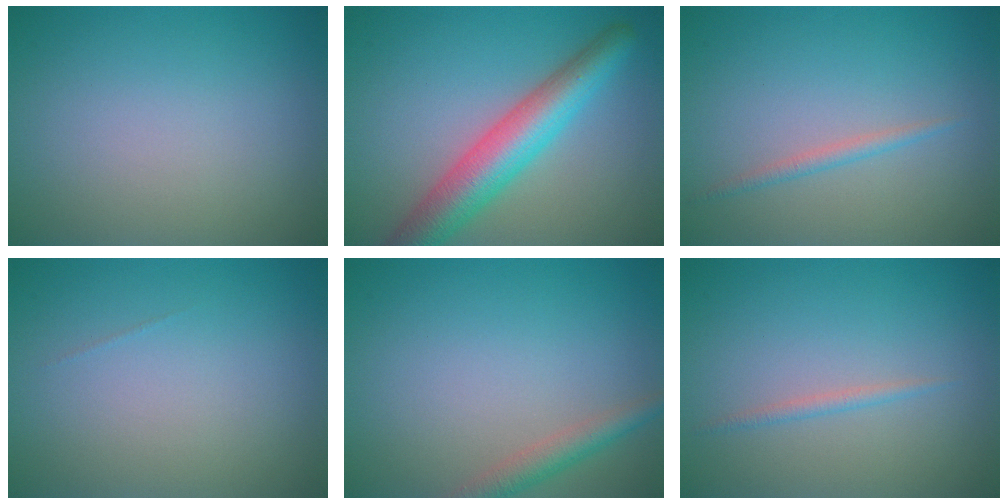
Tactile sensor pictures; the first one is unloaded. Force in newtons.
{"total": 6.6, "press": 6.6, "slide": 0.2}
{"total": 1.1, "press": 1.1, "slide": 0.1}
{"total": 0.0}
{"total": 2.4, "press": 2.4, "slide": 0.1}
{"total": 0.8, "press": 0.8, "slide": 0.0}